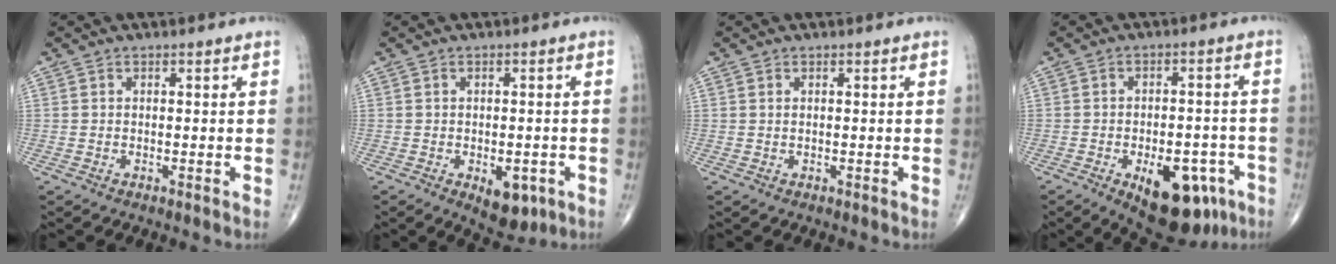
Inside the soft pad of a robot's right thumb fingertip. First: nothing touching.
{"total": 6.5, "force": [-2.5, 3.5, 4.9], "torque": [-0.048, 0.005, -0.020]}
{"total": 0.0}
{"total": 15.3, "force": [-7.2, 7.7, 11.1], "torque": [-0.116, 0.028, -0.086]}